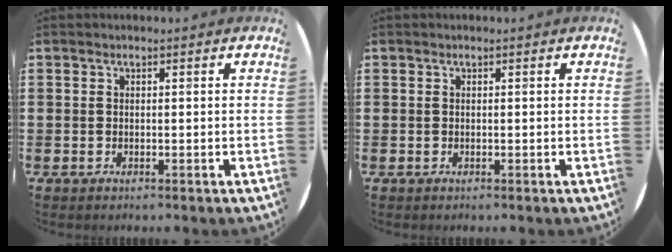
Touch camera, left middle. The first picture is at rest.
{"total": 0.0}